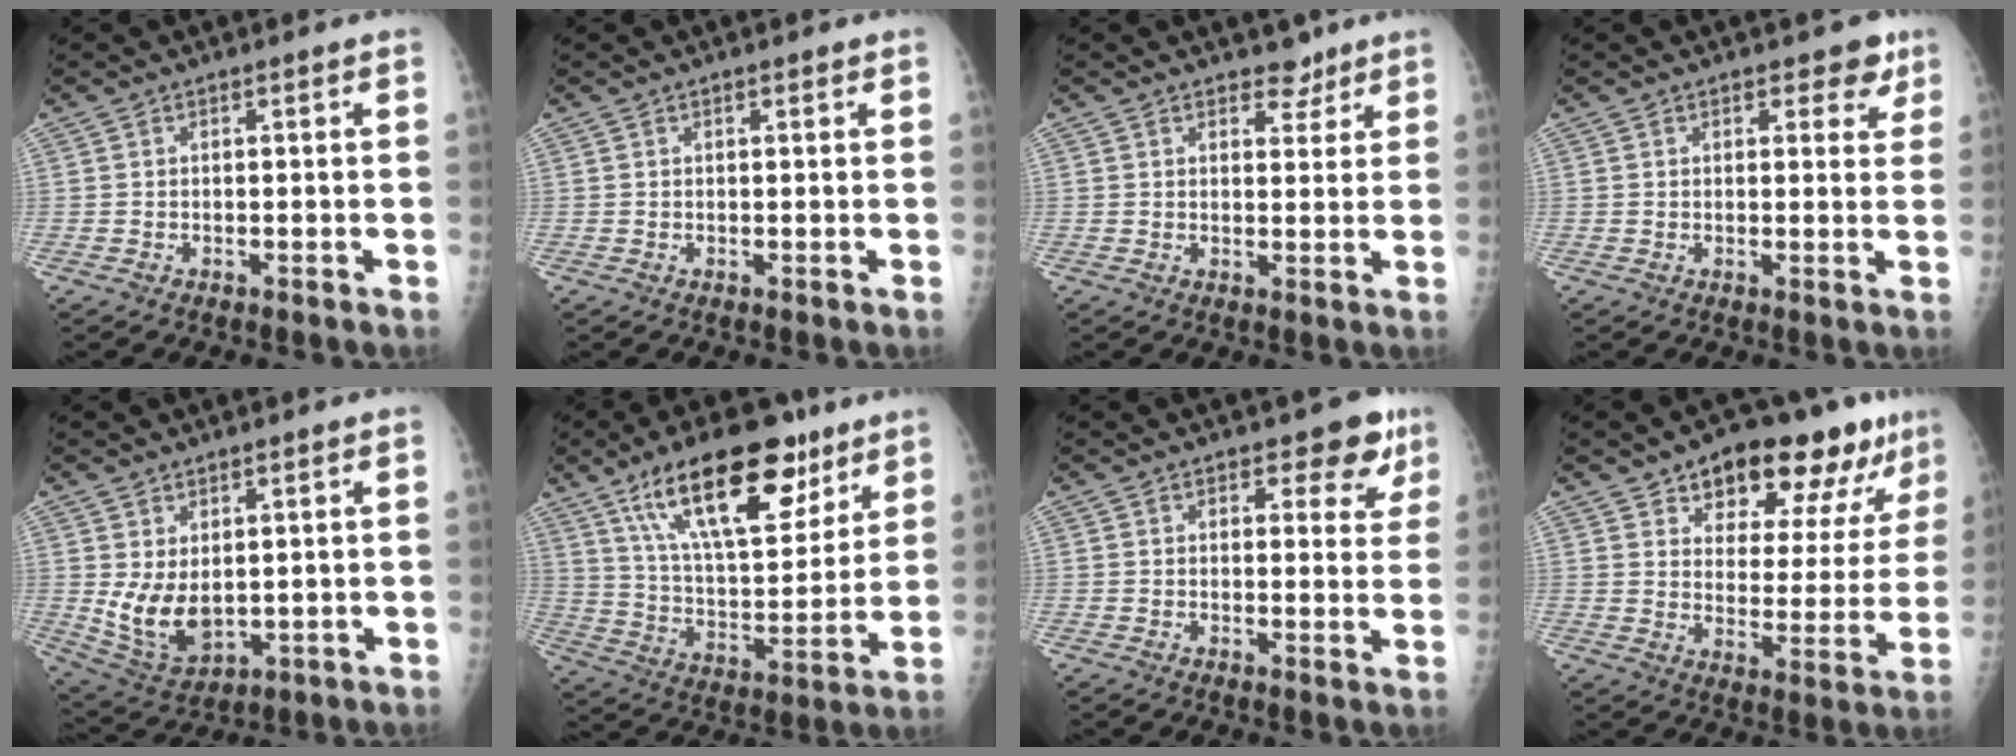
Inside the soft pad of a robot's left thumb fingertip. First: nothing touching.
{"total": 0.6, "force": [0.4, 0.2, 0.4], "torque": [-0.007, -0.001, 0.005]}
{"total": 3.4, "force": [2.6, 1.9, 0.9], "torque": [0.010, -0.017, 0.037]}
{"total": 4.2, "force": [2.7, 2.4, 2.1], "torque": [0.009, -0.010, 0.028]}
{"total": 8.7, "force": [1.2, 5.2, 6.9], "torque": [-0.114, -0.023, 0.045]}
{"total": 23.7, "force": [13.6, 8.9, 17.2], "torque": [-0.271, -0.037, 0.243]}
{"total": 6.3, "force": [4.1, 3.2, 3.5], "torque": [-0.002, -0.019, 0.047]}
{"total": 17.7, "force": [11.9, 8.0, 10.4], "torque": [-0.090, -0.049, 0.170]}